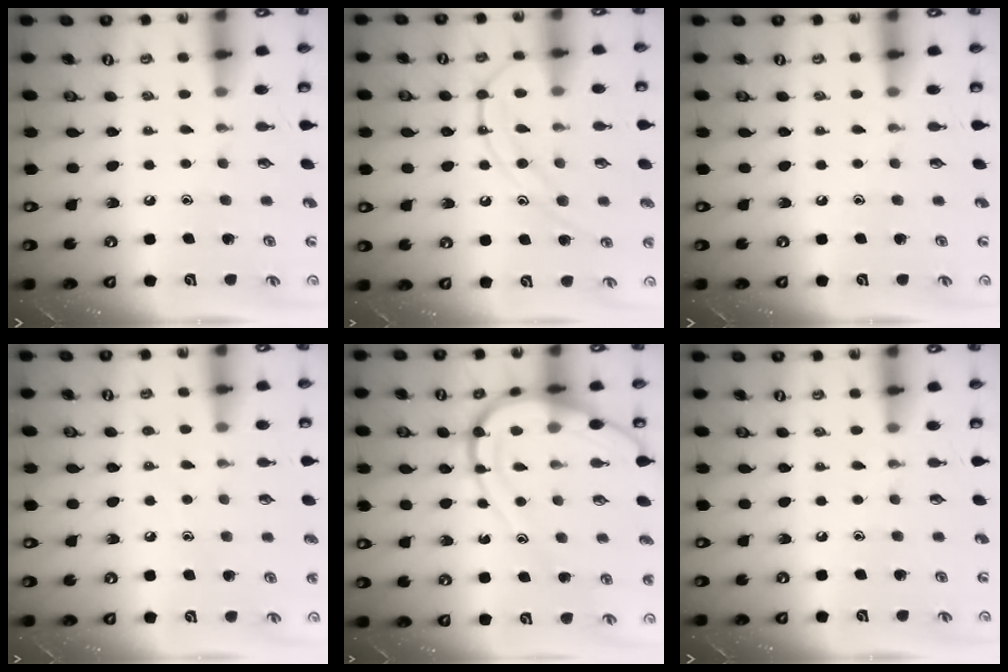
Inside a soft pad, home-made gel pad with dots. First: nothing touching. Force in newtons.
{"total": 13.2, "press": 13.2, "slide": 1.2}
{"total": 0.0}
{"total": 5.8, "press": 5.7, "slide": 0.8}
{"total": 14.2, "press": 14.1, "slide": 1.5}
{"total": 0.0}